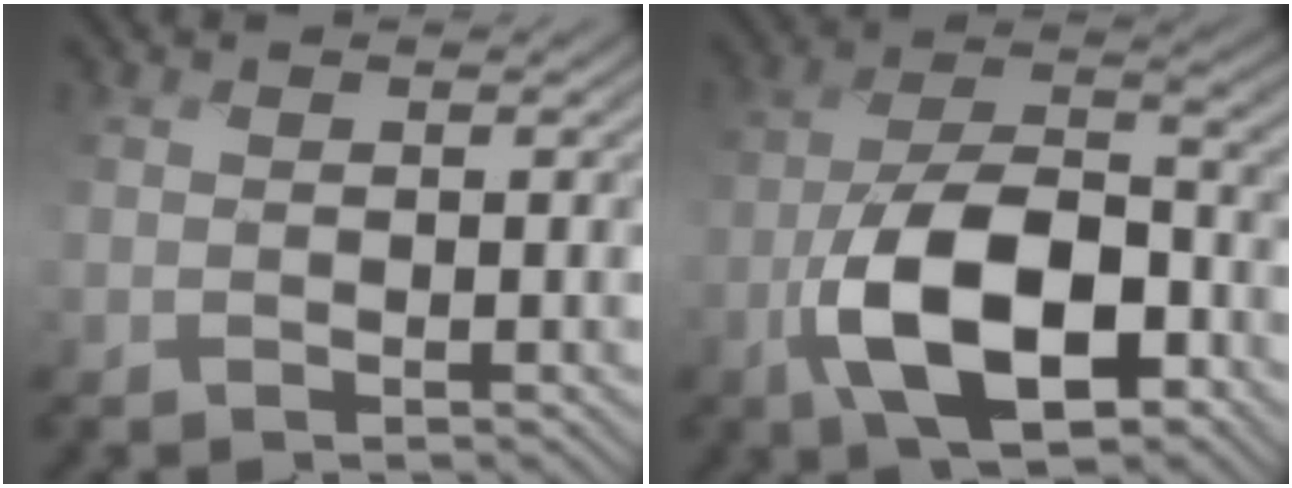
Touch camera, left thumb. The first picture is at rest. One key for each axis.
{"total": 13.4, "fx": -5.3, "fy": 6.4, "fz": 10.5, "tx": -0.206, "ty": -0.006, "tz": -0.108}